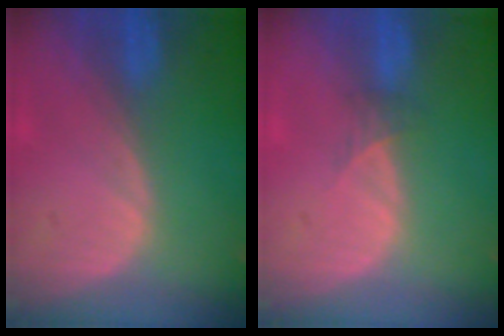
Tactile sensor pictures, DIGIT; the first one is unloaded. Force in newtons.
{"total": 1.3, "press": 1.0, "slide": 0.8}